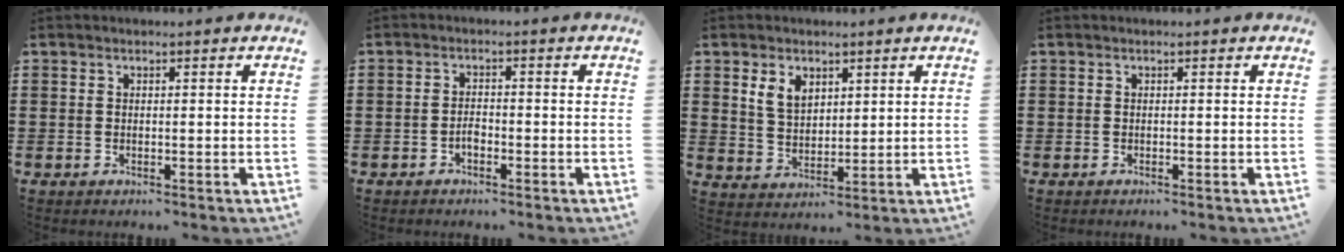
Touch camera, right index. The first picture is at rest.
{"total": 1.9, "force": [-1.0, 1.1, 1.2], "torque": [-0.025, 0.003, -0.019]}
{"total": 4.6, "force": [2.4, 3.1, 2.4], "torque": [-0.059, 0.011, 0.044]}
{"total": 0.0}